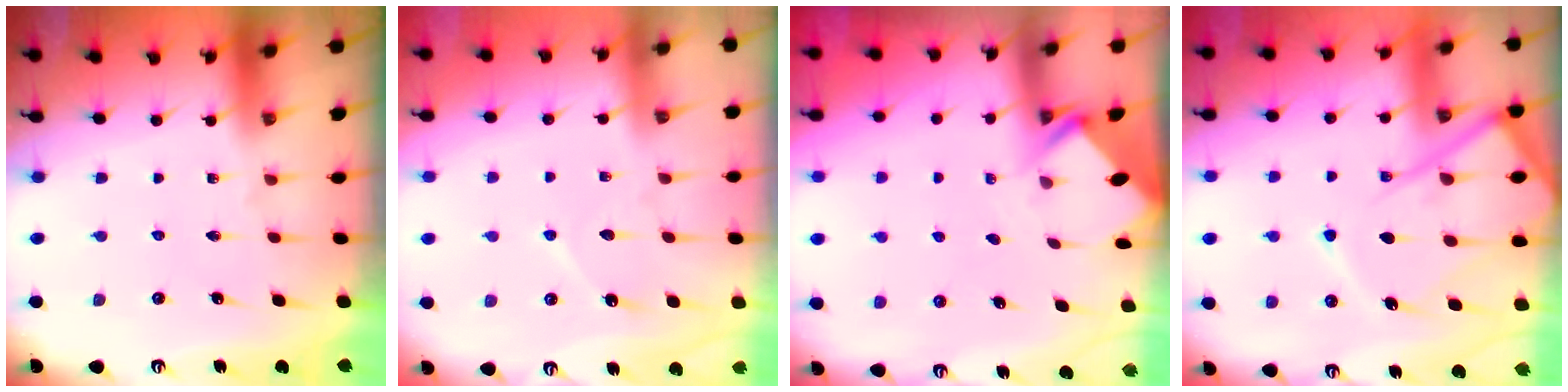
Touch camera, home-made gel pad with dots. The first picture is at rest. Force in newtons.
{"total": 4.6, "press": 4.5, "slide": 0.7}
{"total": 2.5, "press": 2.5, "slide": 0.2}
{"total": 15.8, "press": 15.7, "slide": 1.8}